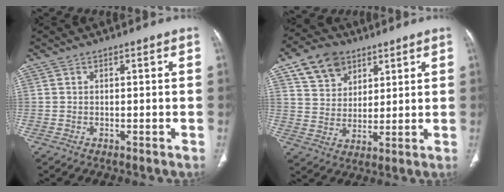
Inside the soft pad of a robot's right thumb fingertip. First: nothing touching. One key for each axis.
{"total": 10.5, "fx": 5.9, "fy": 7.4, "fz": 4.5, "tx": -0.056, "ty": -0.018, "tz": 0.109}